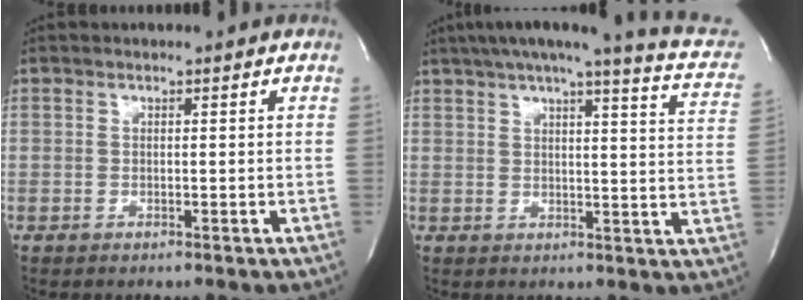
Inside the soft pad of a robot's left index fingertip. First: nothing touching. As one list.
[{"total": 19.2, "force": [15.3, 1.9, 11.4], "torque": [-0.160, 0.000, 0.173]}]